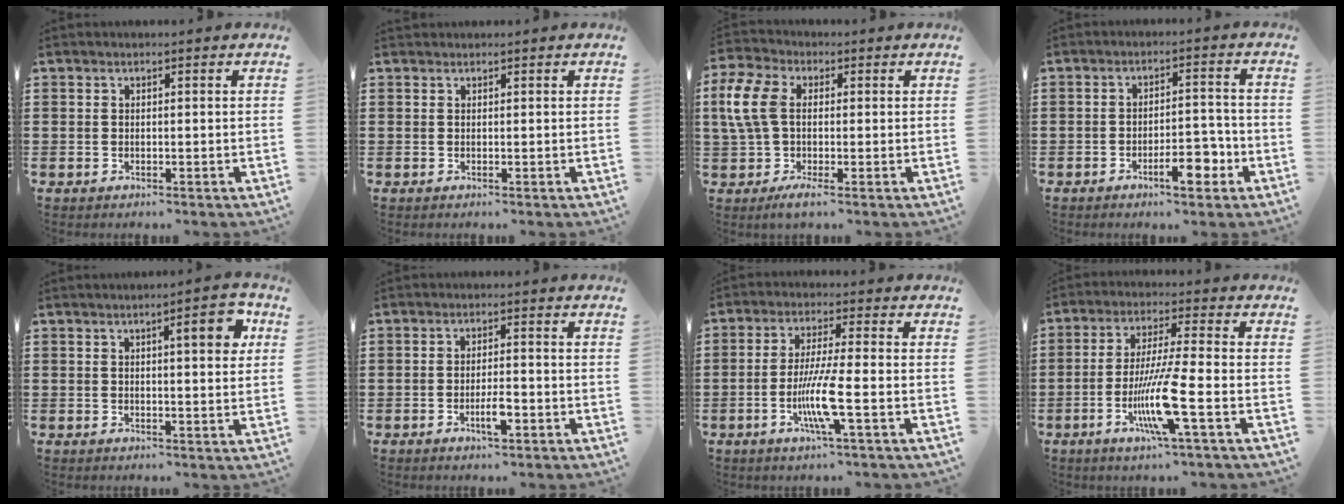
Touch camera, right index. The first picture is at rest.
{"total": 0.0}
{"total": 8.1, "force": [-0.2, 4.1, 7.0], "torque": [-0.169, -0.004, -0.009]}
{"total": 6.5, "force": [-3.4, 2.3, 5.0], "torque": [-0.069, 0.006, -0.059]}
{"total": 5.1, "force": [1.9, 1.2, 4.6], "torque": [-0.060, -0.005, 0.022]}
{"total": 3.7, "force": [-1.7, 0.9, 3.1], "torque": [-0.060, 0.001, -0.032]}
{"total": 8.0, "force": [-2.5, 0.5, 7.6], "torque": [-0.154, -0.018, -0.050]}
{"total": 10.4, "force": [-3.7, 0.3, 9.7], "torque": [-0.193, -0.017, -0.073]}